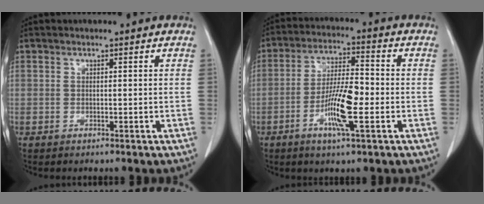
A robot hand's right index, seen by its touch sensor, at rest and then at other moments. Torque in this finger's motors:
{"motor_torque": [0.42, -0.30, 0.20, 0.10]}